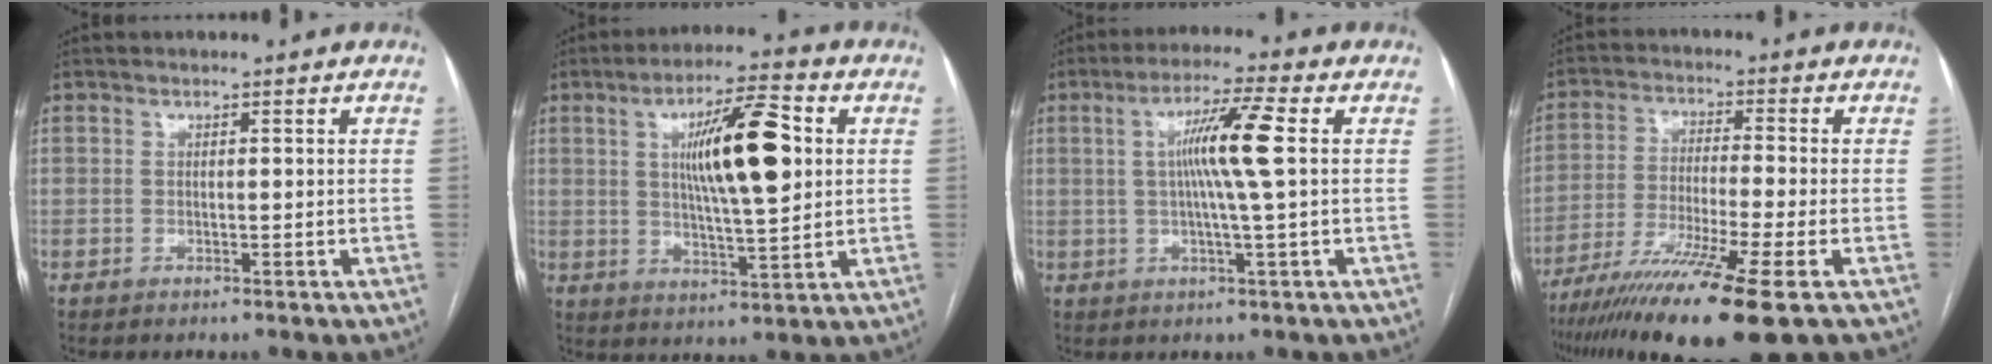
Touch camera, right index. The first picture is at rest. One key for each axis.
{"total": 13.0, "fx": 2.8, "fy": 2.2, "fz": 12.5, "tx": -0.212, "ty": 0.010, "tz": 0.046}
{"total": 8.5, "fx": 1.1, "fy": -0.9, "fz": 8.4, "tx": -0.151, "ty": 0.005, "tz": 0.019}
{"total": 15.3, "fx": -9.9, "fy": -0.8, "fz": 11.6, "tx": -0.209, "ty": -0.044, "tz": -0.170}